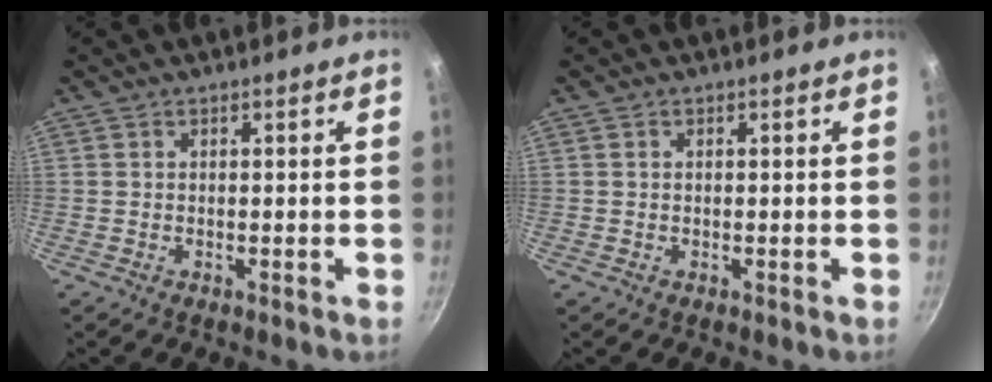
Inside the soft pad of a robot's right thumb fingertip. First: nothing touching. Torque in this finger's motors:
{"motor_torque": [0.09, 0.08, -0.14, 0.06, 0.02]}